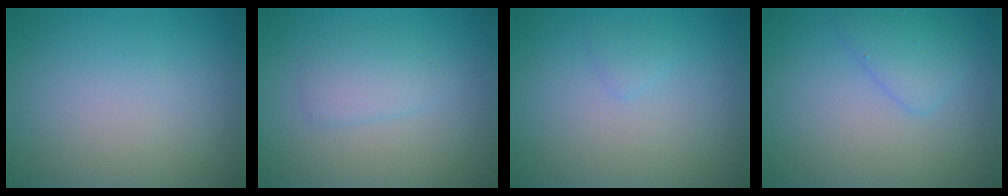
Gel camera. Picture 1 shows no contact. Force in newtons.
{"total": 1.9, "press": 1.9, "slide": 0.0}
{"total": 0.8, "press": 0.8, "slide": 0.0}
{"total": 2.1, "press": 2.1, "slide": 0.2}